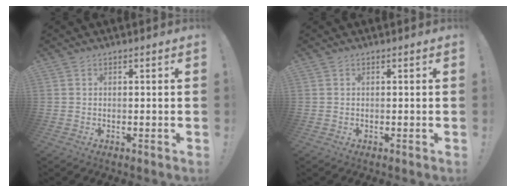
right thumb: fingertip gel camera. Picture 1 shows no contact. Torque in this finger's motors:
{"motor_torque": [0.00, 0.00, -0.01, -0.01, 0.04]}